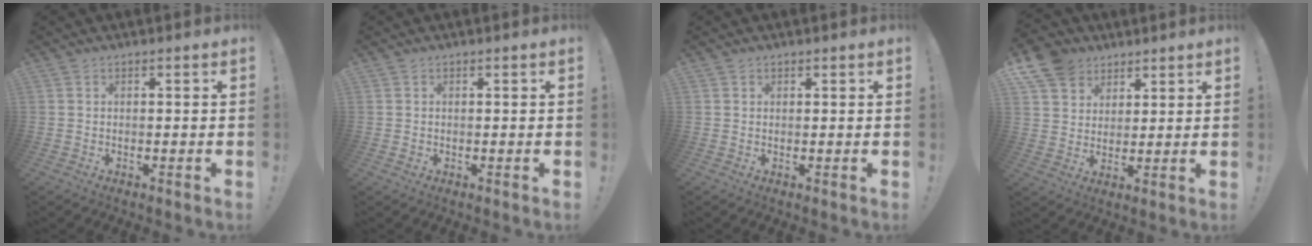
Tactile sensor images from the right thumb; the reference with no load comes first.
{"total": 0.7, "force": [-0.1, 0.7, 0.1], "torque": [0.005, 0.000, -0.005]}
{"total": 0.5, "force": [0.4, 0.4, 0.0], "torque": [0.006, -0.002, 0.006]}
{"total": 10.1, "force": [6.3, 7.5, 2.6], "torque": [-0.045, -0.040, 0.126]}